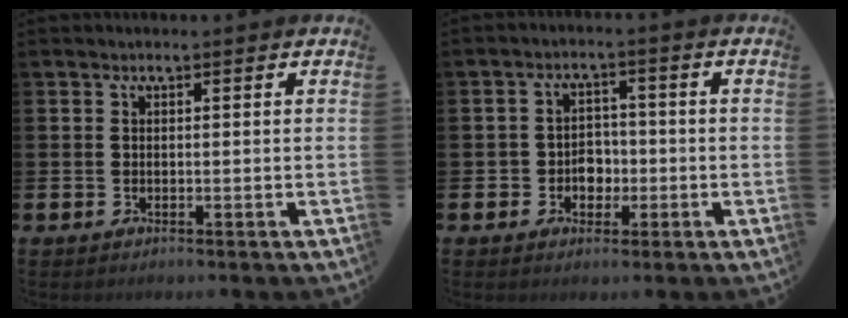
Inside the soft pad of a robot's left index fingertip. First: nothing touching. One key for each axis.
{"total": 3.4, "fx": -1.1, "fy": 3.0, "fz": 1.3, "tx": -0.026, "ty": 0.006, "tz": -0.028}